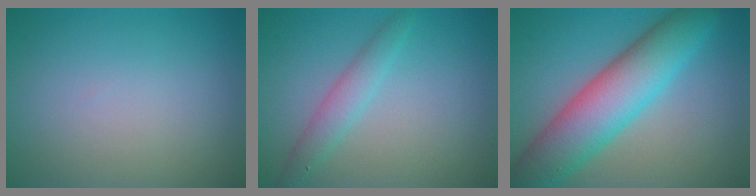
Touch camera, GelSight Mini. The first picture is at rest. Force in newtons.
{"total": 2.3, "press": 2.3, "slide": 0.0}
{"total": 9.2, "press": 9.2, "slide": 0.3}